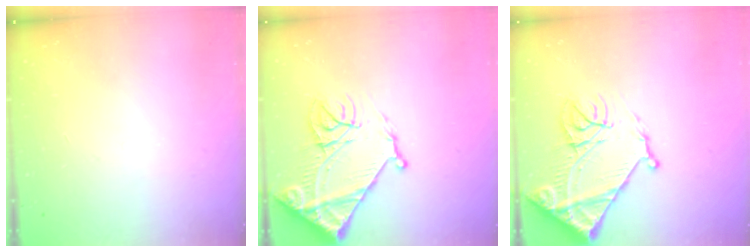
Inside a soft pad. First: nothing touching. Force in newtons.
{"total": 17.7, "press": 17.6, "slide": 1.9}
{"total": 17.7, "press": 17.6, "slide": 1.9}